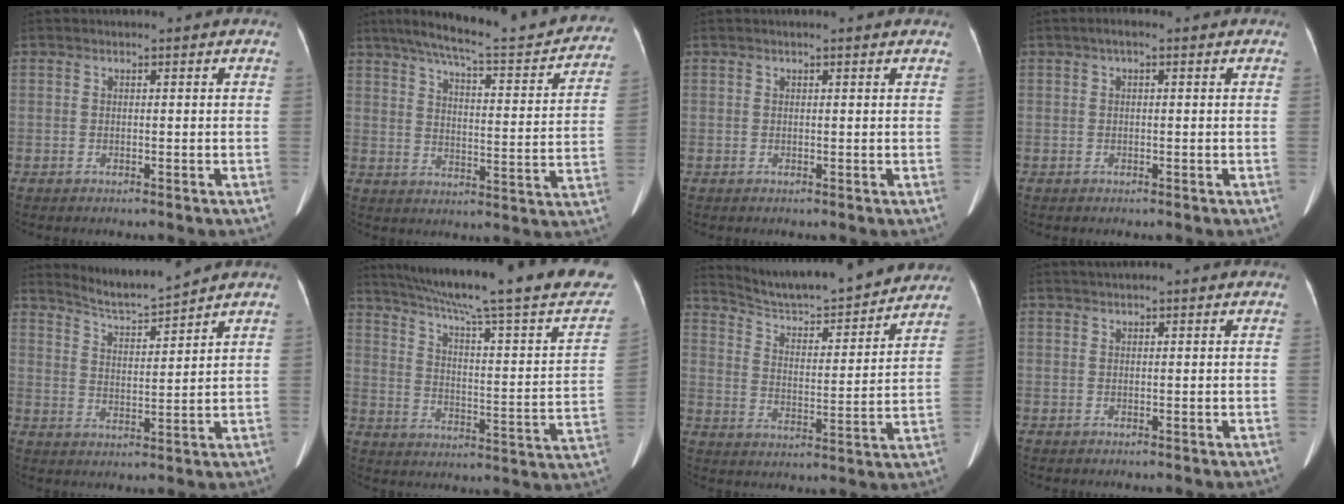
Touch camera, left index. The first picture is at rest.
{"total": 24.0, "force": [20.8, 2.6, 11.7], "torque": [-0.172, -0.028, 0.263]}
{"total": 2.3, "force": [1.9, 0.0, 1.2], "torque": [-0.014, 0.020, 0.025]}
{"total": 1.7, "force": [0.8, 0.5, 1.4], "torque": [-0.025, 0.012, 0.010]}
{"total": 6.1, "force": [5.9, -1.4, 0.7], "torque": [-0.021, -0.010, 0.118]}
{"total": 30.6, "force": [25.2, 2.2, 17.1], "torque": [-0.247, -0.042, 0.324]}
{"total": 18.7, "force": [17.5, 2.0, 6.4], "torque": [-0.103, -0.004, 0.256]}
{"total": 1.6, "force": [1.3, 0.0, 1.0], "torque": [-0.014, 0.017, 0.024]}